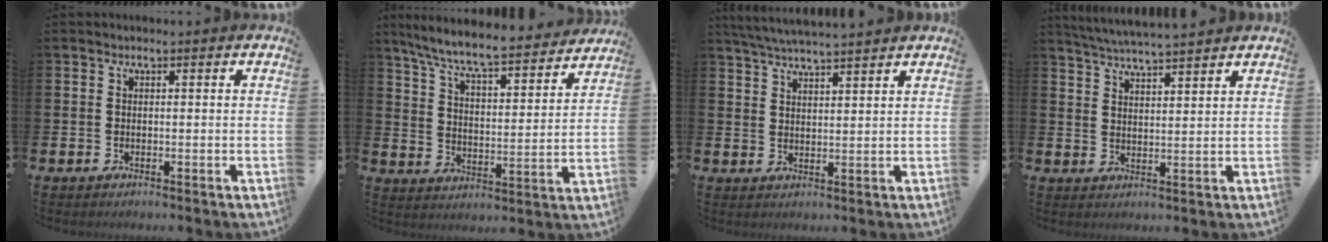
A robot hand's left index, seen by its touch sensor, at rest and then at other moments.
{"total": 8.1, "force": [7.5, 0.7, 3.0], "torque": [-0.093, -0.056, 0.127]}
{"total": 4.5, "force": [4.3, -0.2, 1.1], "torque": [-0.036, -0.015, 0.079]}
{"total": 4.8, "force": [4.7, -0.3, 0.8], "torque": [-0.031, -0.024, 0.086]}